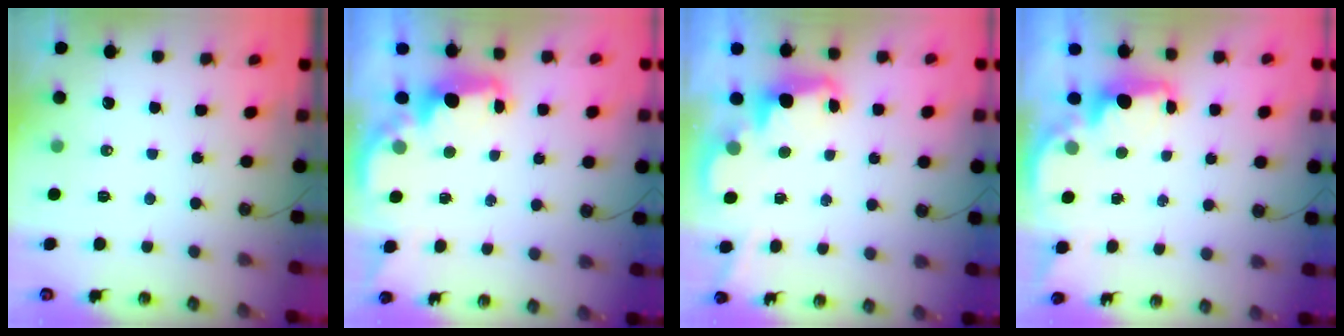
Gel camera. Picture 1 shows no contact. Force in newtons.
{"total": 2.3, "press": 2.2, "slide": 0.7}
{"total": 2.5, "press": 2.5, "slide": 0.6}
{"total": 2.1, "press": 2.1, "slide": 0.6}